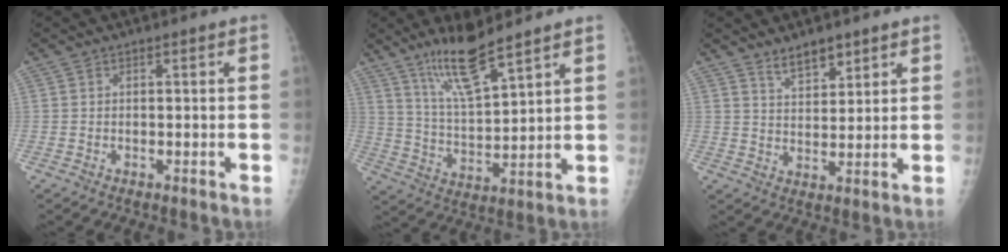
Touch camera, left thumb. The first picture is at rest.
{"total": 11.0, "force": [8.2, 1.7, 7.1], "torque": [-0.129, -0.057, 0.166]}
{"total": 5.1, "force": [3.9, 2.2, 2.4], "torque": [-0.023, -0.033, 0.071]}